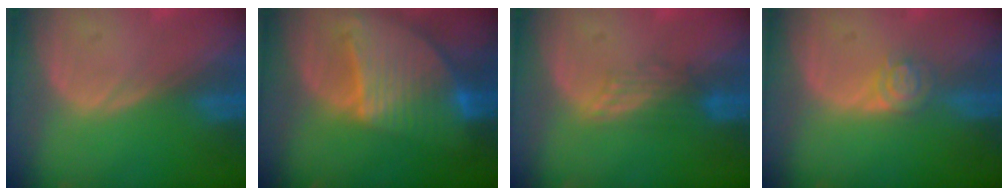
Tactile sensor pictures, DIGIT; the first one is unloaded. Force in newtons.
{"total": 9.6, "press": 8.4, "slide": 4.8}
{"total": 2.7, "press": 2.7, "slide": 0.4}
{"total": 4.0, "press": 3.7, "slide": 1.5}